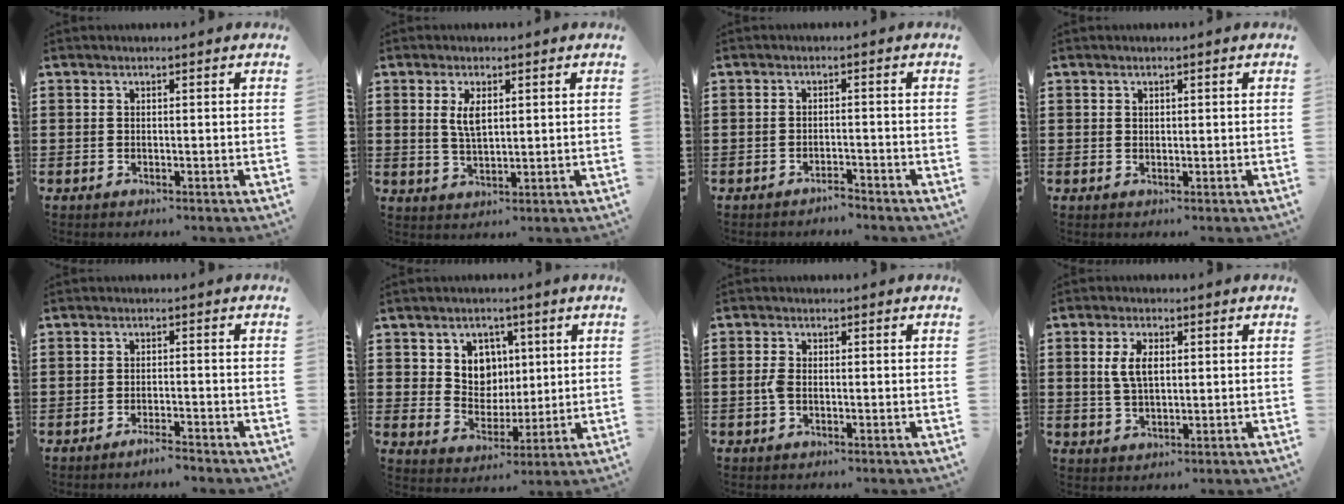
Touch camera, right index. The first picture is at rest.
{"total": 3.7, "force": [1.1, 1.5, 3.1], "torque": [-0.068, 0.007, 0.018]}
{"total": 1.8, "force": [-1.8, 0.1, 0.2], "torque": [-0.010, 0.002, -0.038]}
{"total": 0.6, "force": [0.4, 0.5, 0.2], "torque": [-0.005, 0.002, 0.008]}
{"total": 2.1, "force": [-2.0, 0.1, 0.7], "torque": [-0.014, 0.002, -0.038]}
{"total": 6.1, "force": [2.3, 5.4, 1.9], "torque": [-0.050, 0.005, 0.036]}
{"total": 2.1, "force": [-0.5, 1.1, 1.7], "torque": [-0.048, -0.004, -0.014]}
{"total": 4.8, "force": [0.9, 2.4, 4.1], "torque": [-0.093, 0.008, 0.011]}